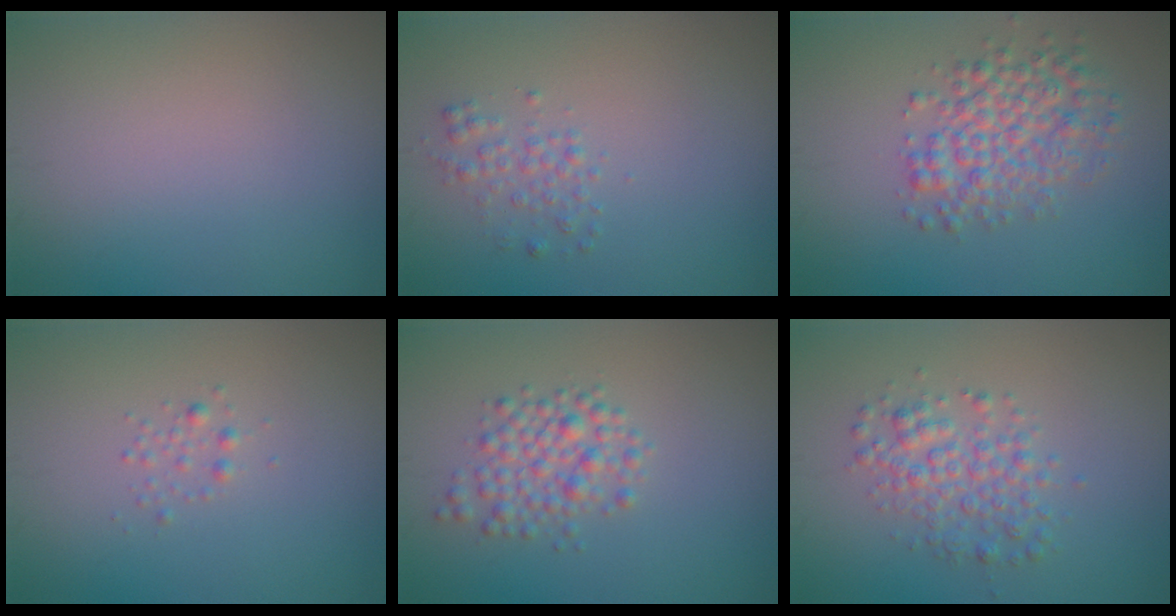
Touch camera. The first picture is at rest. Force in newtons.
{"total": 1.5, "press": 1.5, "slide": 0.1}
{"total": 4.6, "press": 4.6, "slide": 0.2}
{"total": 0.8, "press": 0.8, "slide": 0.0}
{"total": 3.0, "press": 3.0, "slide": 0.1}
{"total": 3.2, "press": 3.2, "slide": 0.0}